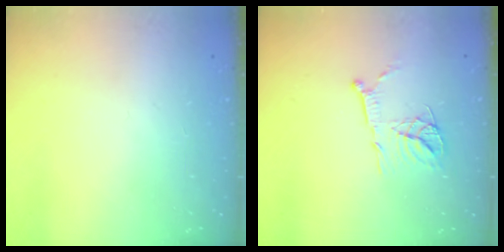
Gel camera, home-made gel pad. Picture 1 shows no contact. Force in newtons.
{"total": 13.9, "press": 13.9, "slide": 1.2}